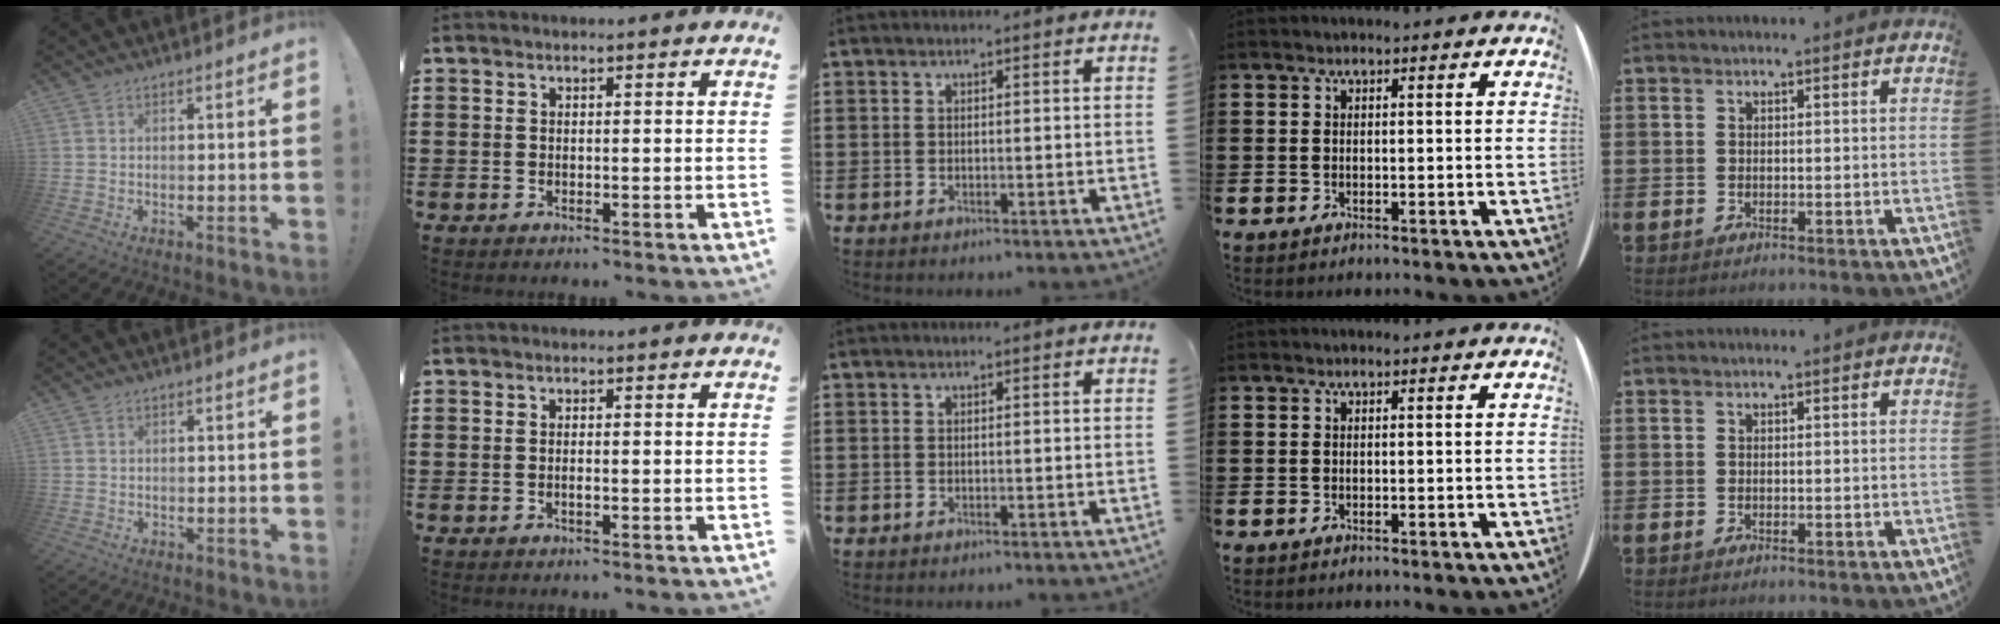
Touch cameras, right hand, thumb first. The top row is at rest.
{"thumb": {"total": 0.7, "force": [-0.2, 0.6, -0.1], "torque": [0.002, 0.002, -0.004]}, "index": {"total": 0.8, "force": [-0.3, 0.2, 0.7], "torque": [-0.014, -0.004, -0.004]}}